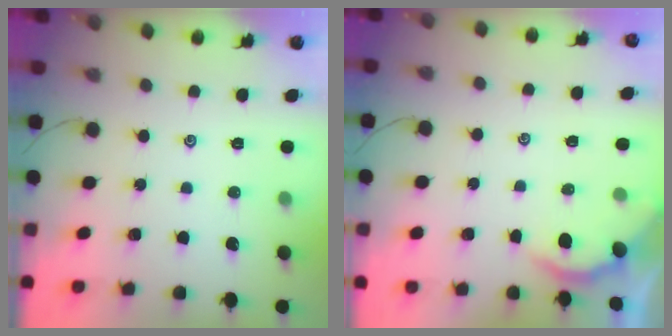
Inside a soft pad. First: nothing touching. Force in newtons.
{"total": 1.8, "press": 1.7, "slide": 0.3}